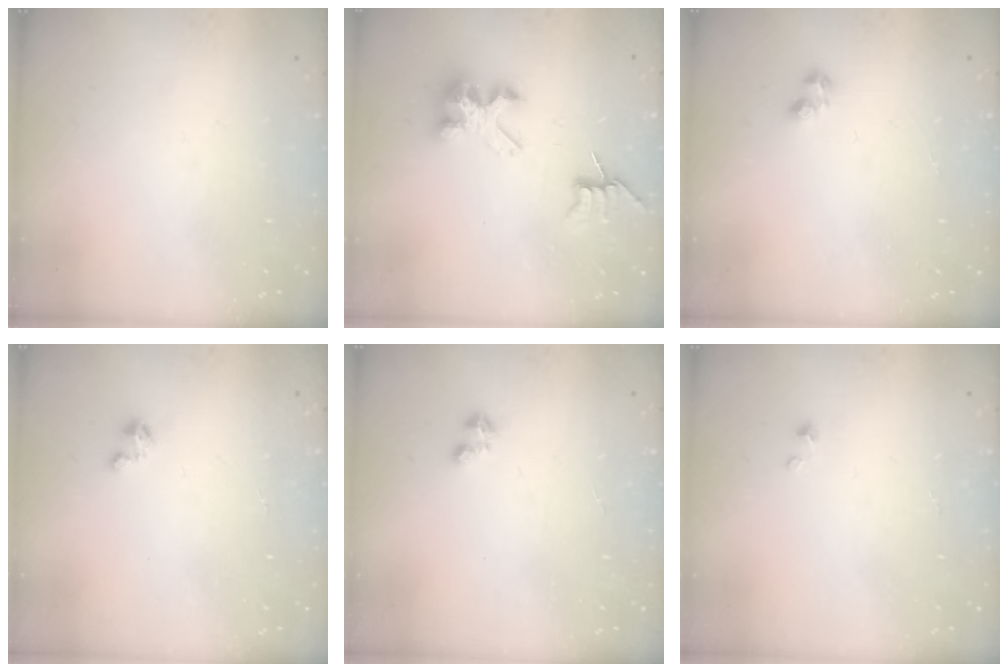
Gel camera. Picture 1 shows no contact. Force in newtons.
{"total": 7.8, "press": 7.8, "slide": 0.5}
{"total": 2.5, "press": 2.3, "slide": 0.9}
{"total": 1.8, "press": 1.8, "slide": 0.1}
{"total": 1.8, "press": 1.8, "slide": 0.4}
{"total": 0.0}